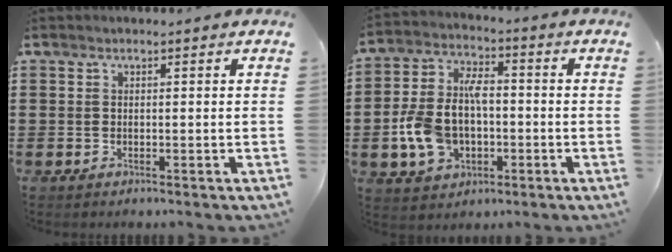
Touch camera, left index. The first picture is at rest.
{"total": 10.4, "force": [-1.5, 7.0, 7.6], "torque": [-0.187, 0.012, -0.030]}